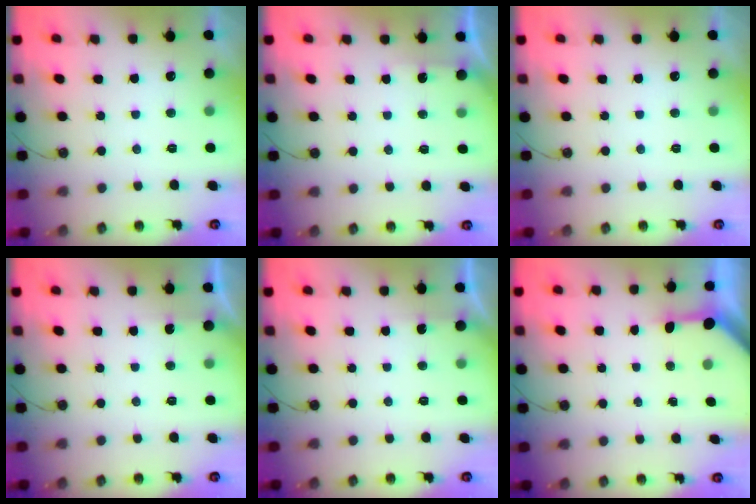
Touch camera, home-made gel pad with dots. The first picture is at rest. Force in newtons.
{"total": 2.1, "press": 2.1, "slide": 0.2}
{"total": 0.0}
{"total": 1.5, "press": 1.4, "slide": 0.3}
{"total": 1.5, "press": 1.4, "slide": 0.3}
{"total": 3.5, "press": 3.5, "slide": 0.4}